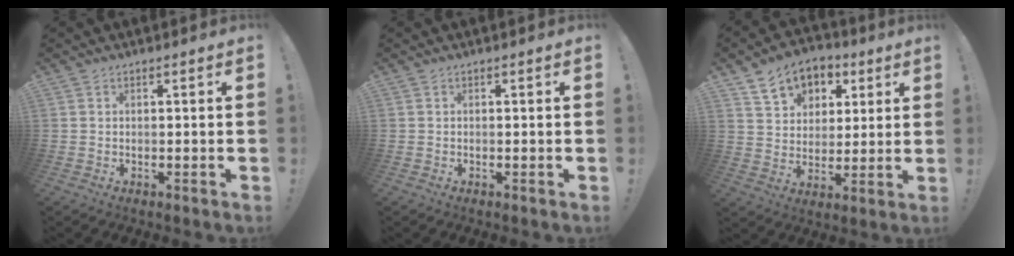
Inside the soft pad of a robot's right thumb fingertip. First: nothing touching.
{"total": 0.0}
{"total": 11.4, "force": [6.0, 8.7, 4.4], "torque": [-0.064, -0.033, 0.118]}